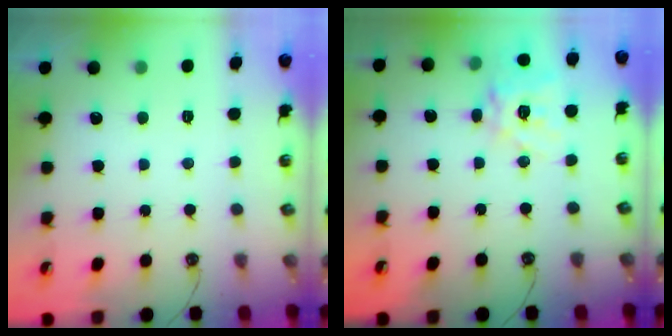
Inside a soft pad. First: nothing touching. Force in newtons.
{"total": 15.7, "press": 15.5, "slide": 2.0}